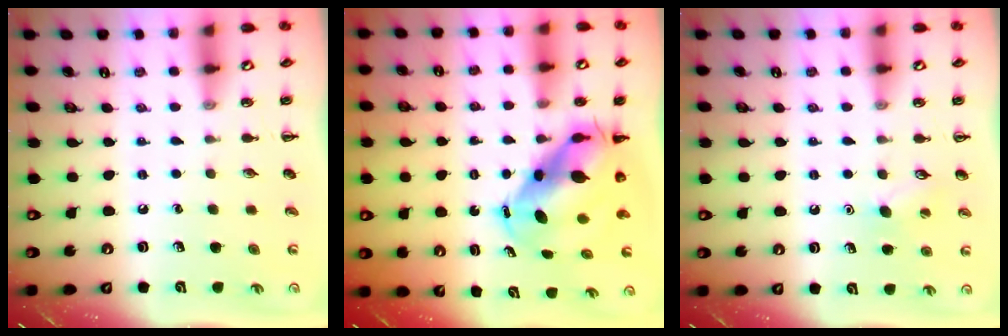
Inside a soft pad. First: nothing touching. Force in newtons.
{"total": 9.2, "press": 8.9, "slide": 2.2}
{"total": 7.2, "press": 7.1, "slide": 1.6}